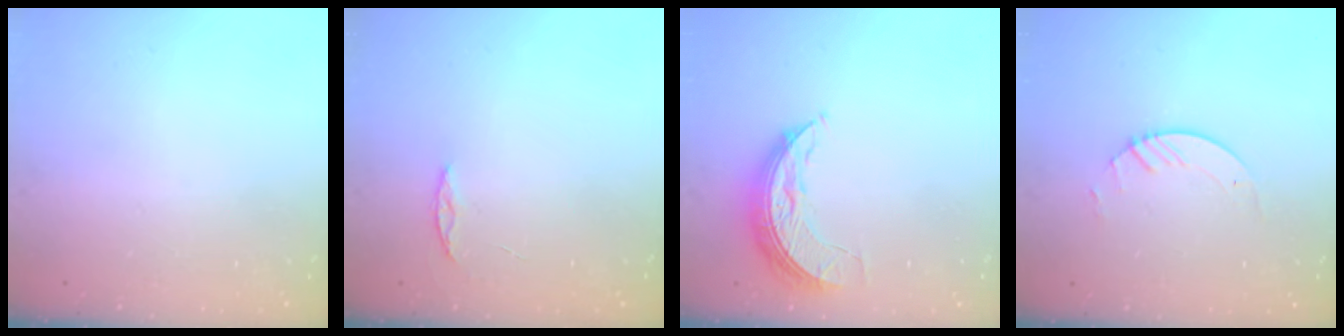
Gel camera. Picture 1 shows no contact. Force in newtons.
{"total": 2.4, "press": 2.4, "slide": 0.2}
{"total": 7.6, "press": 7.6, "slide": 0.1}
{"total": 3.5, "press": 3.5, "slide": 0.3}